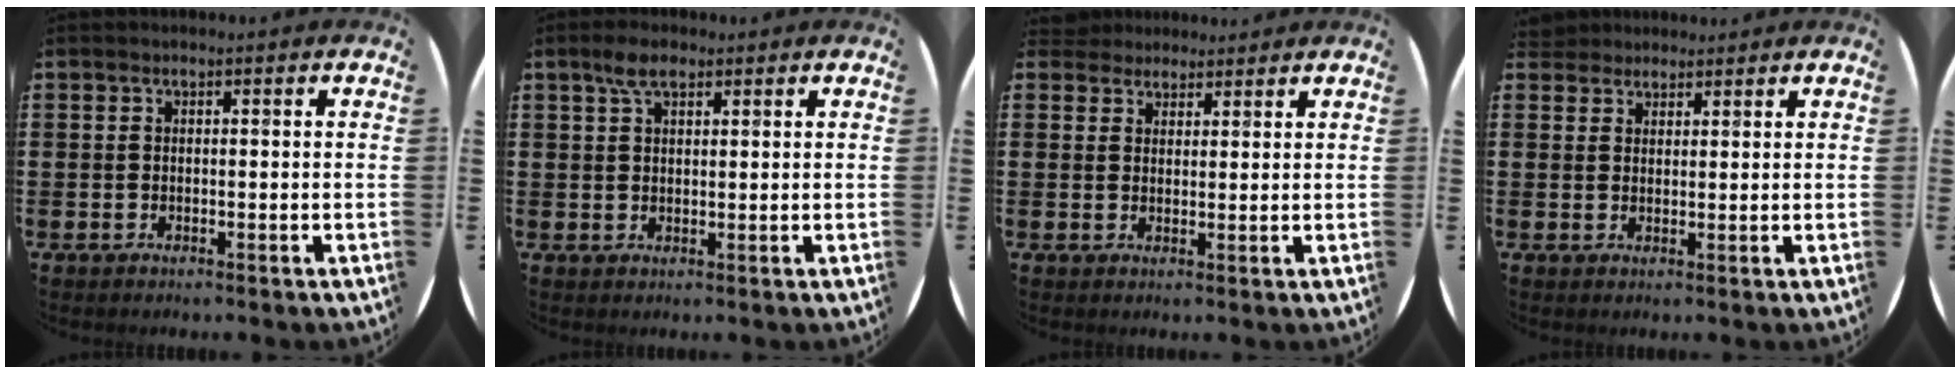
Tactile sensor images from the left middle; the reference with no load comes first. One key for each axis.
{"total": 3.5, "fx": 2.4, "fy": 1.5, "fz": 2.1, "tx": -0.038, "ty": 0.005, "tz": 0.040}
{"total": 3.0, "fx": 2.8, "fy": 1.1, "fz": 0.0, "tx": 0.001, "ty": 0.000, "tz": 0.052}
{"total": 2.8, "fx": 2.6, "fy": 0.9, "fz": 0.0, "tx": -0.006, "ty": 0.001, "tz": 0.052}